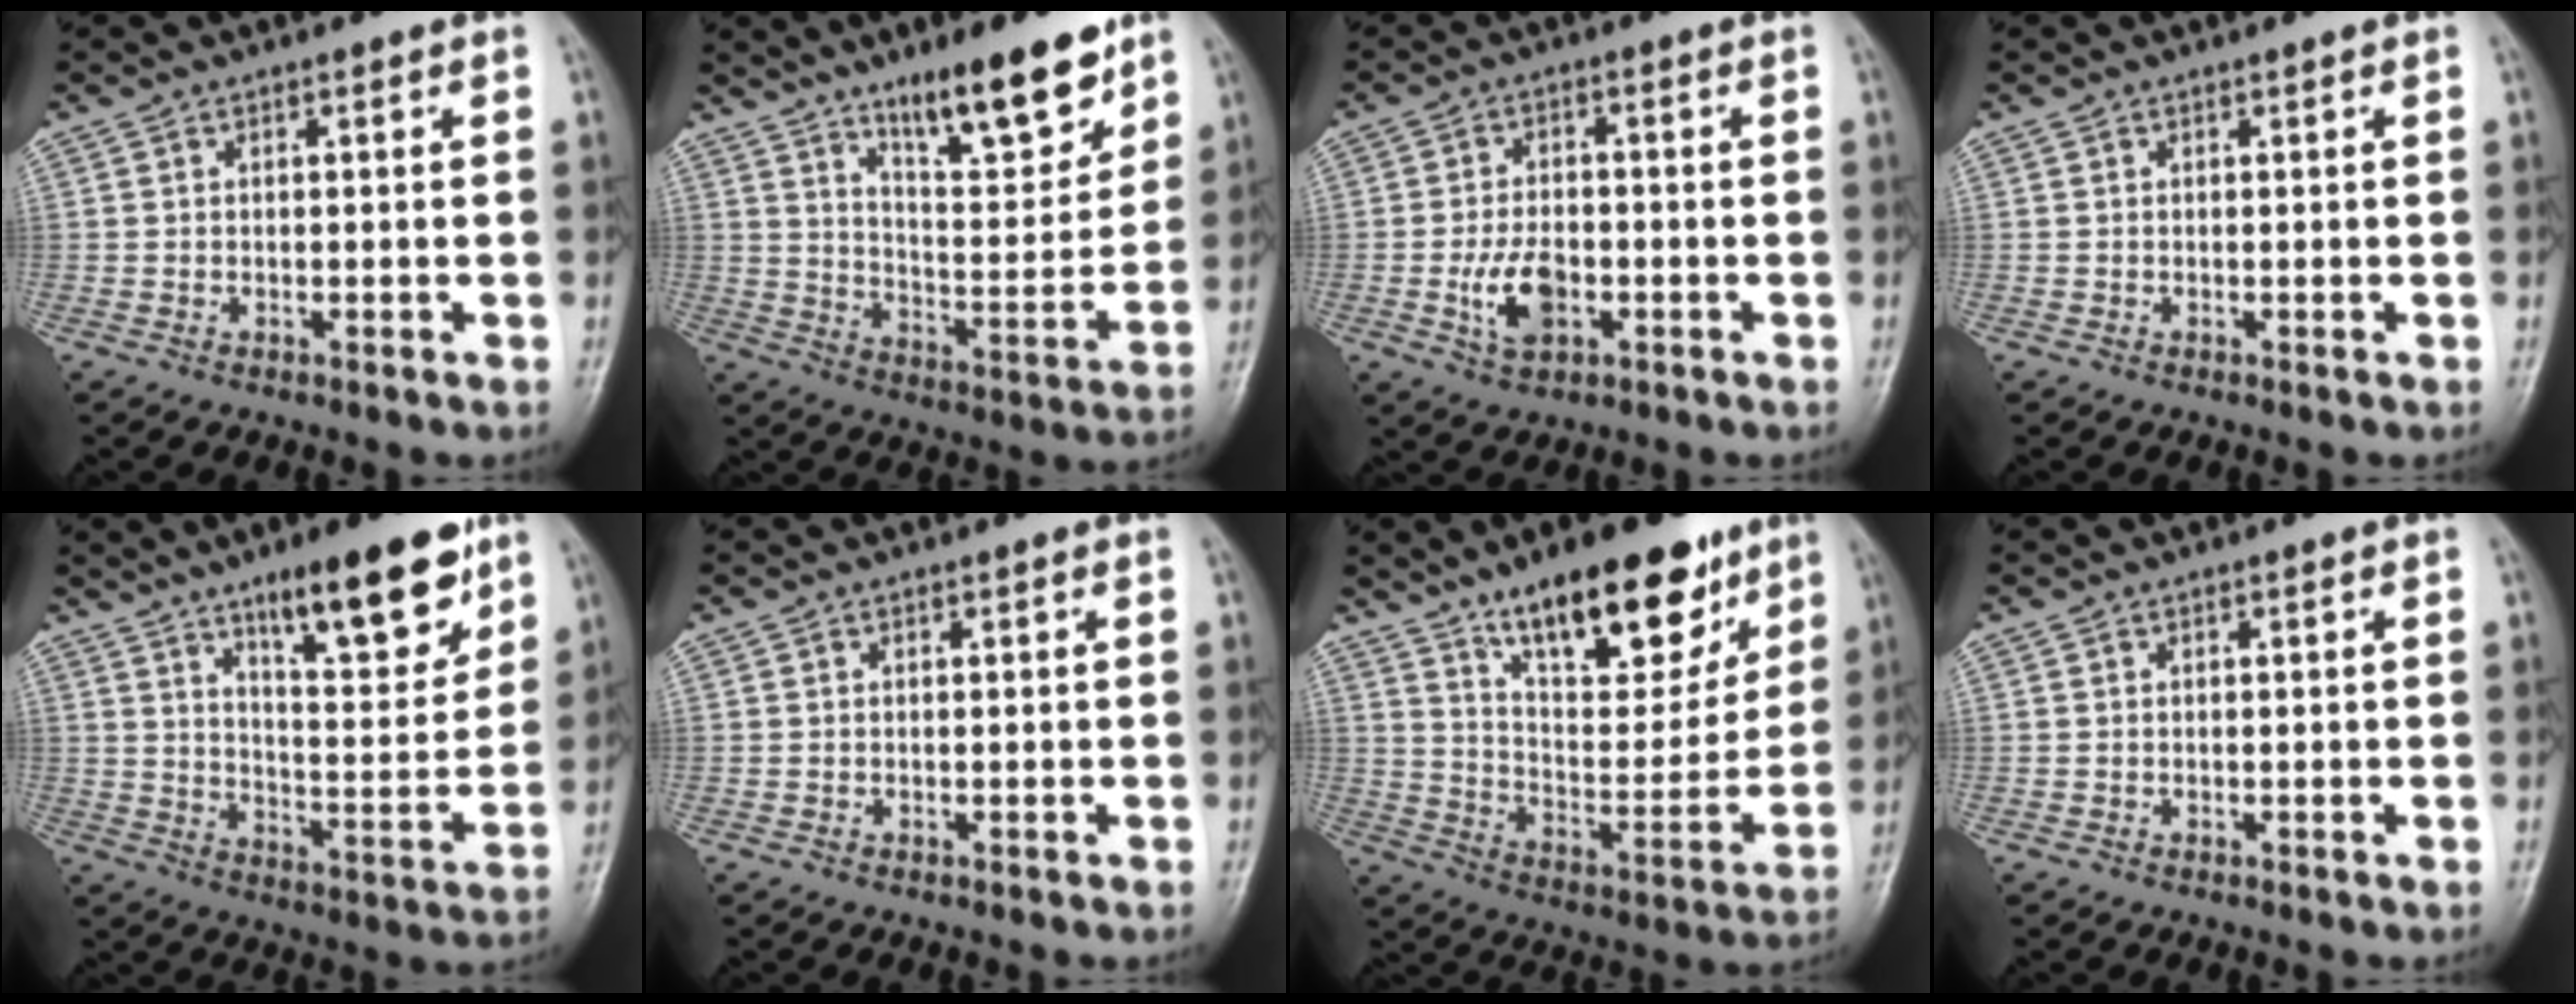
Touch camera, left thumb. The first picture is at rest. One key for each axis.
{"total": 15.4, "fx": 10.8, "fy": 4.1, "fz": 10.1, "tx": -0.125, "ty": -0.075, "tz": 0.182}
{"total": 7.2, "fx": -2.1, "fy": 4.3, "fz": 5.3, "tx": -0.090, "ty": 0.008, "tz": -0.036}
{"total": 0.0}
{"total": 17.0, "fx": 10.8, "fy": 4.9, "fz": 12.2, "tx": -0.147, "ty": -0.063, "tz": 0.172}
{"total": 0.0}
{"total": 21.3, "fx": 13.9, "fy": 8.2, "fz": 13.9, "tx": -0.163, "ty": -0.067, "tz": 0.229}
{"total": 0.0}